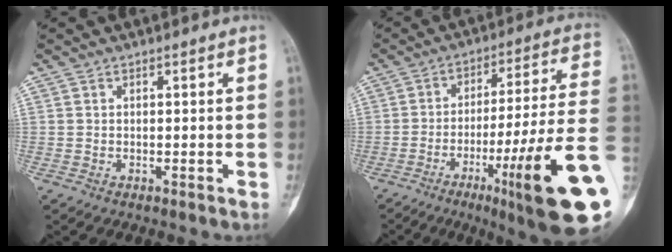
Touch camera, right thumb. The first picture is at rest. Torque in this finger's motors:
{"motor_torque": [3.20, 1.77, 1.42, -1.35, 0.53]}